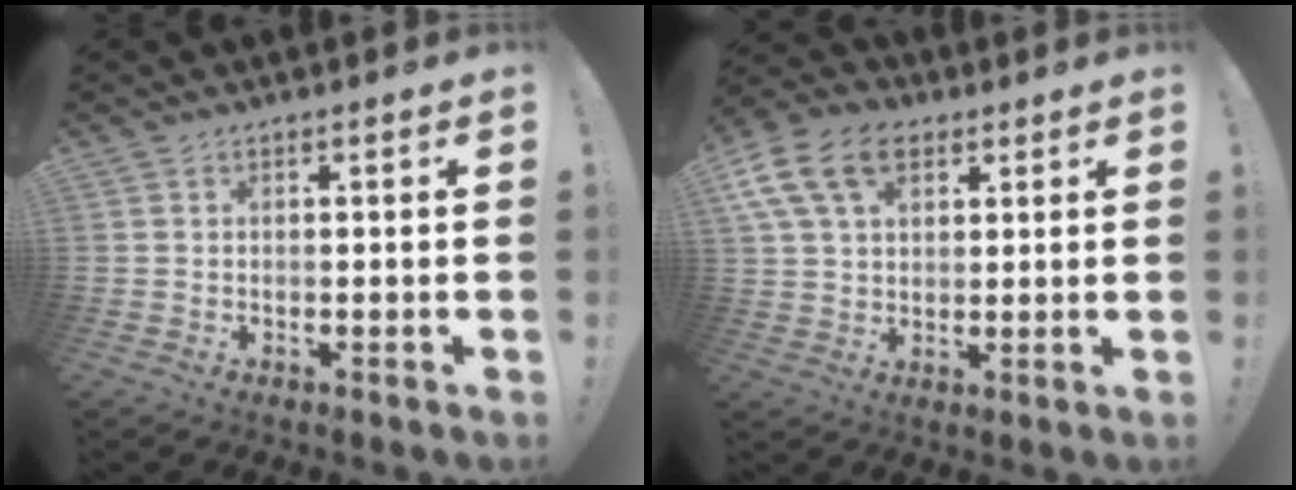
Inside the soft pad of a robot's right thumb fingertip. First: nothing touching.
{"total": 14.9, "force": [6.4, 9.7, 9.2], "torque": [-0.165, -0.019, 0.122]}